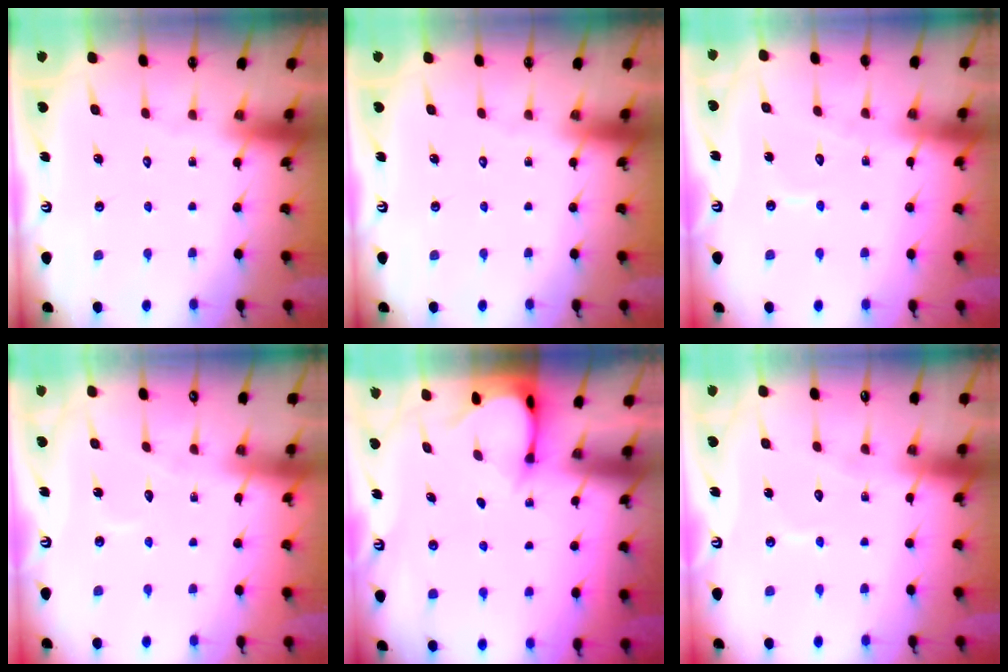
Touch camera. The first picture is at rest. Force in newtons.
{"total": 0.0}
{"total": 5.1, "press": 5.0, "slide": 0.5}
{"total": 2.9, "press": 2.9, "slide": 0.3}
{"total": 3.0, "press": 3.0, "slide": 0.2}
{"total": 5.9, "press": 5.9, "slide": 0.2}